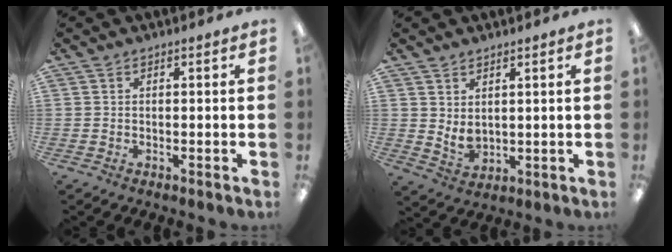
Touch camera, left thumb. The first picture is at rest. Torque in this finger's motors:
{"motor_torque": [-0.03, 0.04, 0.27, -0.37, 0.01]}